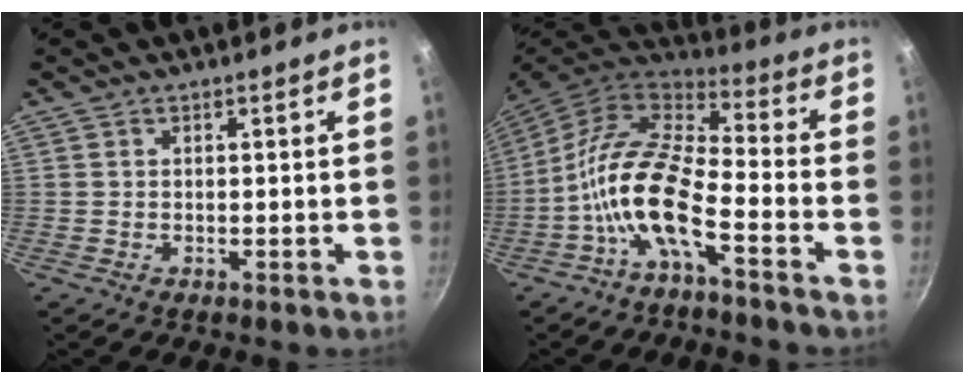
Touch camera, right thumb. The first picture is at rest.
{"total": 13.9, "force": [-5.4, 4.9, 11.8], "torque": [-0.225, 0.054, -0.121]}